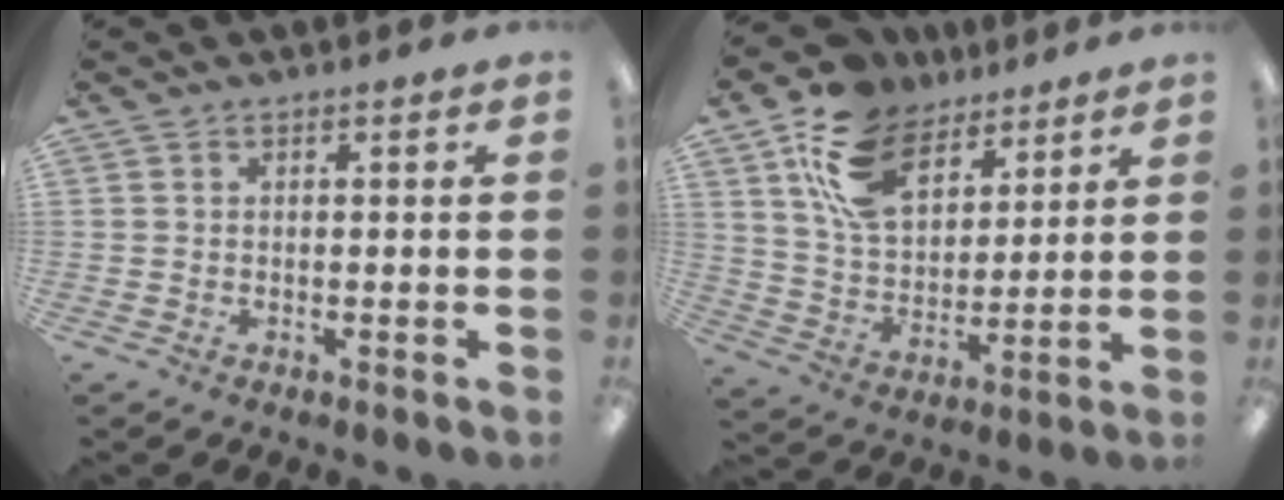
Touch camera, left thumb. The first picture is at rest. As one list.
[{"total": 16.7, "force": [10.0, 10.4, 8.4], "torque": [-0.164, -0.033, 0.192]}]